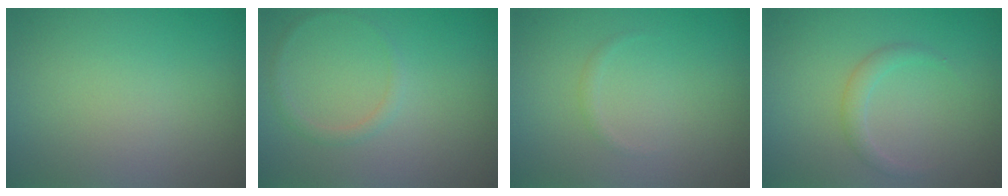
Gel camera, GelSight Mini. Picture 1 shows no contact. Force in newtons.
{"total": 0.9, "press": 0.9, "slide": 0.1}
{"total": 0.6, "press": 0.6, "slide": 0.0}
{"total": 1.4, "press": 1.4, "slide": 0.1}